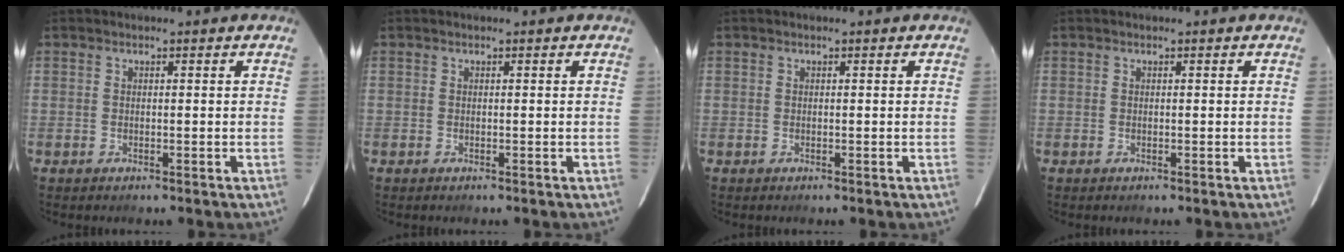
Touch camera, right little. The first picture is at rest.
{"total": 0.0}
{"total": 0.0}
{"total": 0.0}